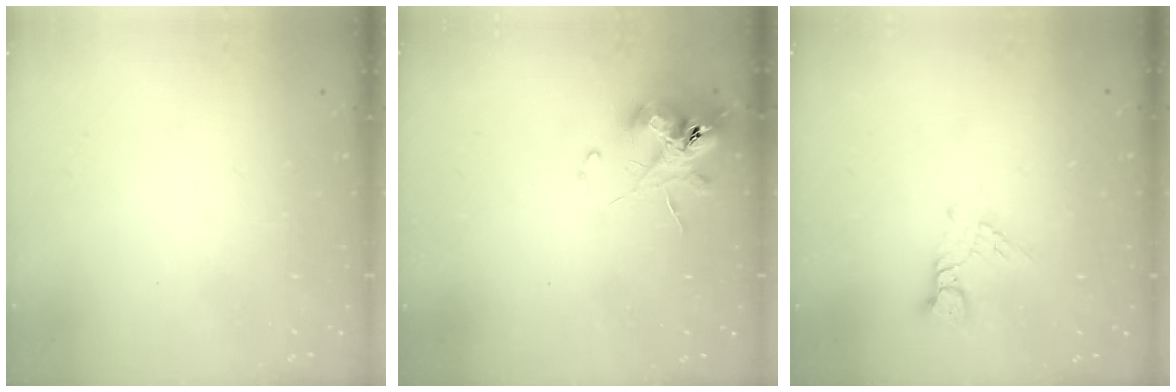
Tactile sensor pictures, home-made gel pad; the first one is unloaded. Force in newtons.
{"total": 11.0, "press": 11.0, "slide": 0.7}
{"total": 3.1, "press": 3.1, "slide": 0.4}